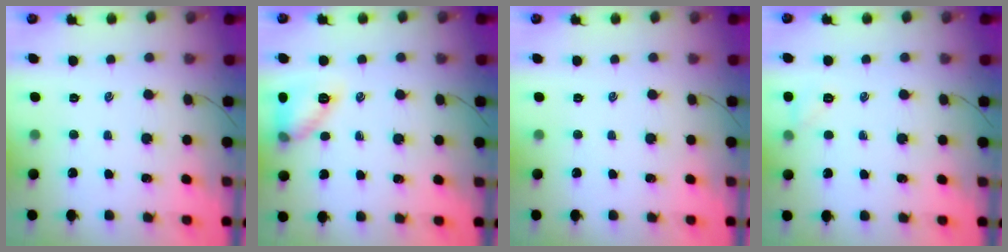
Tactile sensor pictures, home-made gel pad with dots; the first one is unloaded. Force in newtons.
{"total": 11.1, "press": 11.0, "slide": 0.7}
{"total": 0.0}
{"total": 5.2, "press": 5.0, "slide": 1.5}